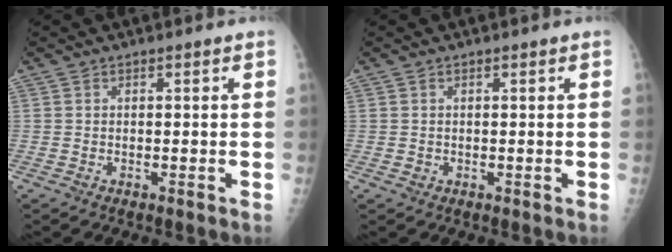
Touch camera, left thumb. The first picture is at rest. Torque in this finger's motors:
{"motor_torque": [0.00, 0.09, 0.26, -0.04, -0.01]}